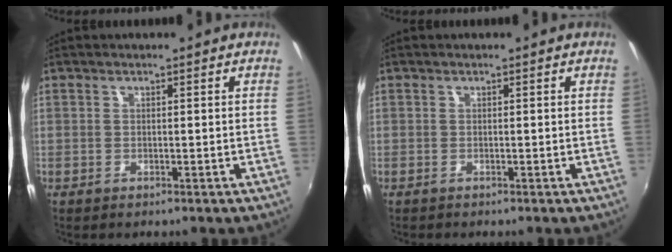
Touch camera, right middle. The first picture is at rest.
{"total": 0.0}